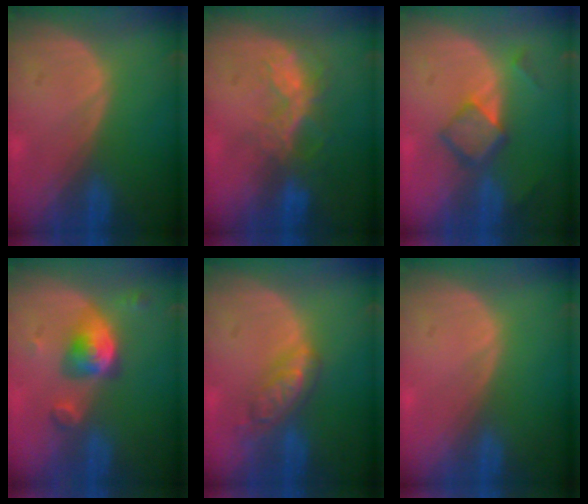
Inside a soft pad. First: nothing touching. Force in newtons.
{"total": 6.8, "press": 5.8, "slide": 3.4}
{"total": 5.5, "press": 4.8, "slide": 2.8}
{"total": 5.4, "press": 5.4, "slide": 0.5}
{"total": 5.9, "press": 5.1, "slide": 2.9}
{"total": 0.0}